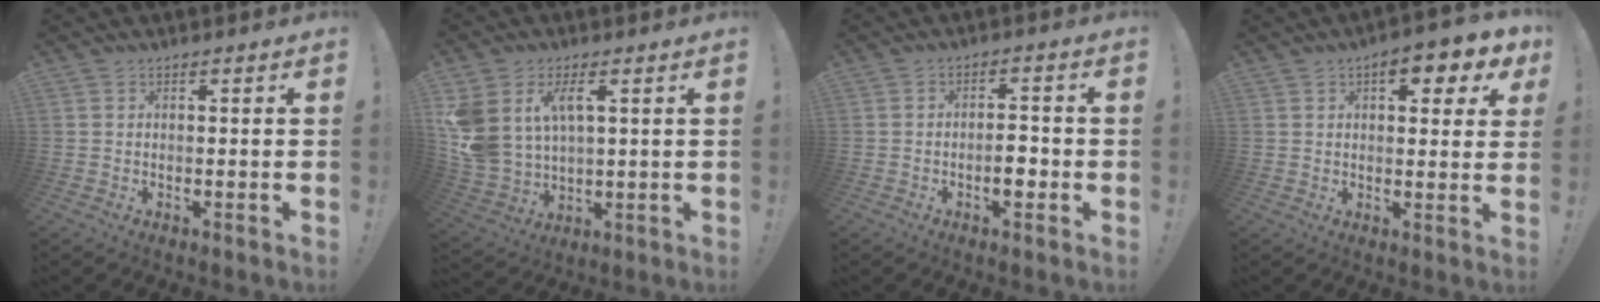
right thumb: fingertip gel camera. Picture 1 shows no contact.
{"total": 10.4, "force": [4.7, 6.2, 6.8], "torque": [-0.148, -0.020, 0.091]}
{"total": 5.2, "force": [-1.9, 2.4, 4.2], "torque": [-0.060, 0.010, -0.033]}
{"total": 7.9, "force": [3.9, 3.4, 6.0], "torque": [-0.065, -0.013, 0.060]}